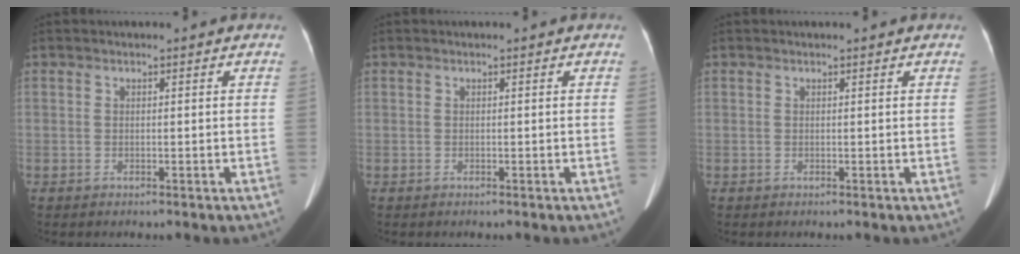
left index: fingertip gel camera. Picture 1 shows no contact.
{"total": 0.0}
{"total": 0.7, "force": [0.6, 0.1, 0.2], "torque": [-0.007, 0.005, 0.008]}